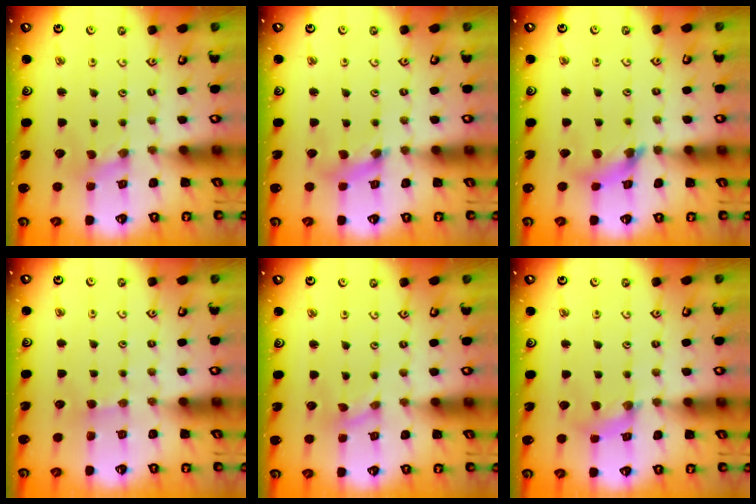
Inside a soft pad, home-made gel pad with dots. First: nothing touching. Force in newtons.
{"total": 4.5, "press": 4.5, "slide": 0.6}
{"total": 8.4, "press": 8.4, "slide": 0.8}
{"total": 2.7, "press": 2.6, "slide": 0.4}
{"total": 0.0}
{"total": 3.7, "press": 3.6, "slide": 0.5}